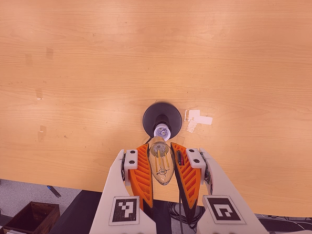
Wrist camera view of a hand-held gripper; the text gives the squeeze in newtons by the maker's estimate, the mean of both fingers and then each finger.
{"total": 19.8, "left": 21.8, "right": 17.9}